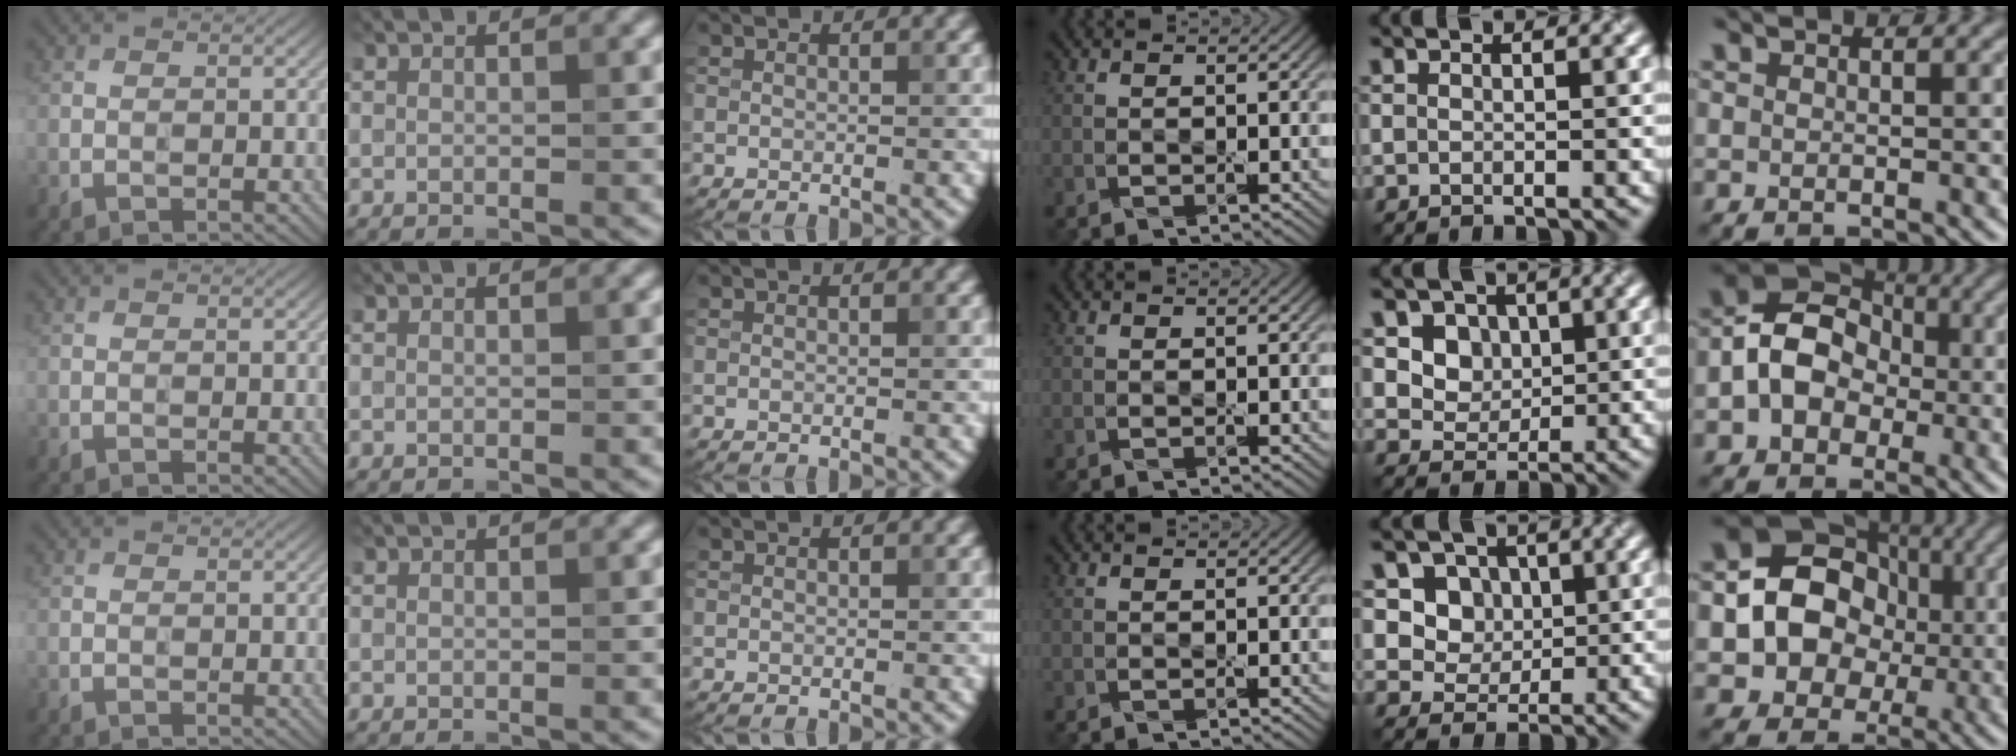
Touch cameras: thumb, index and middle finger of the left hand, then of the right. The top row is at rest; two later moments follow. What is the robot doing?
{"motion": "wipe", "object": "paper plate"}